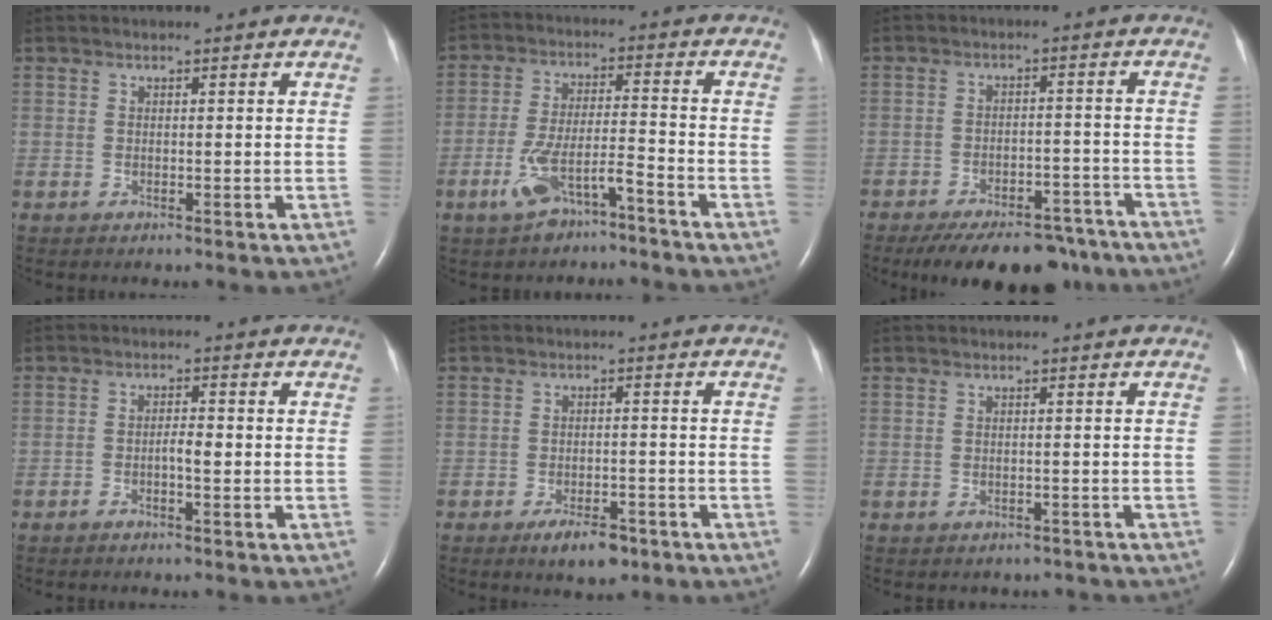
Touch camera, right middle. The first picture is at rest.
{"total": 7.7, "force": [-4.9, 1.7, 5.7], "torque": [-0.124, 0.003, -0.087]}
{"total": 15.8, "force": [-12.9, 6.3, 6.6], "torque": [-0.096, 0.003, -0.172]}
{"total": 2.2, "force": [-0.9, 0.5, 2.0], "torque": [-0.034, 0.004, -0.016]}
{"total": 4.9, "force": [-3.3, 1.9, 3.2], "torque": [-0.057, -0.001, -0.048]}
{"total": 2.9, "force": [-2.5, 1.4, 0.3], "torque": [-0.007, 0.005, -0.031]}